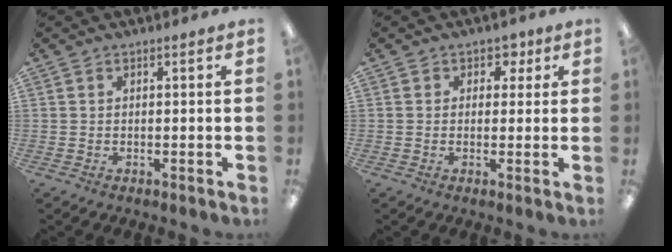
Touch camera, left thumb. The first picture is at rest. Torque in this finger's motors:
{"motor_torque": [0.17, 0.15, -0.44, 0.31, -0.04]}